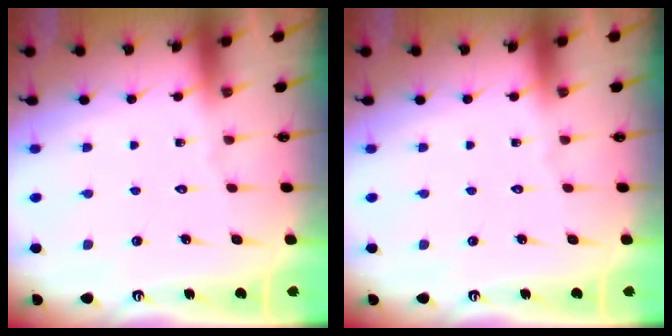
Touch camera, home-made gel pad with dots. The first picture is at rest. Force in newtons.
{"total": 0.0}